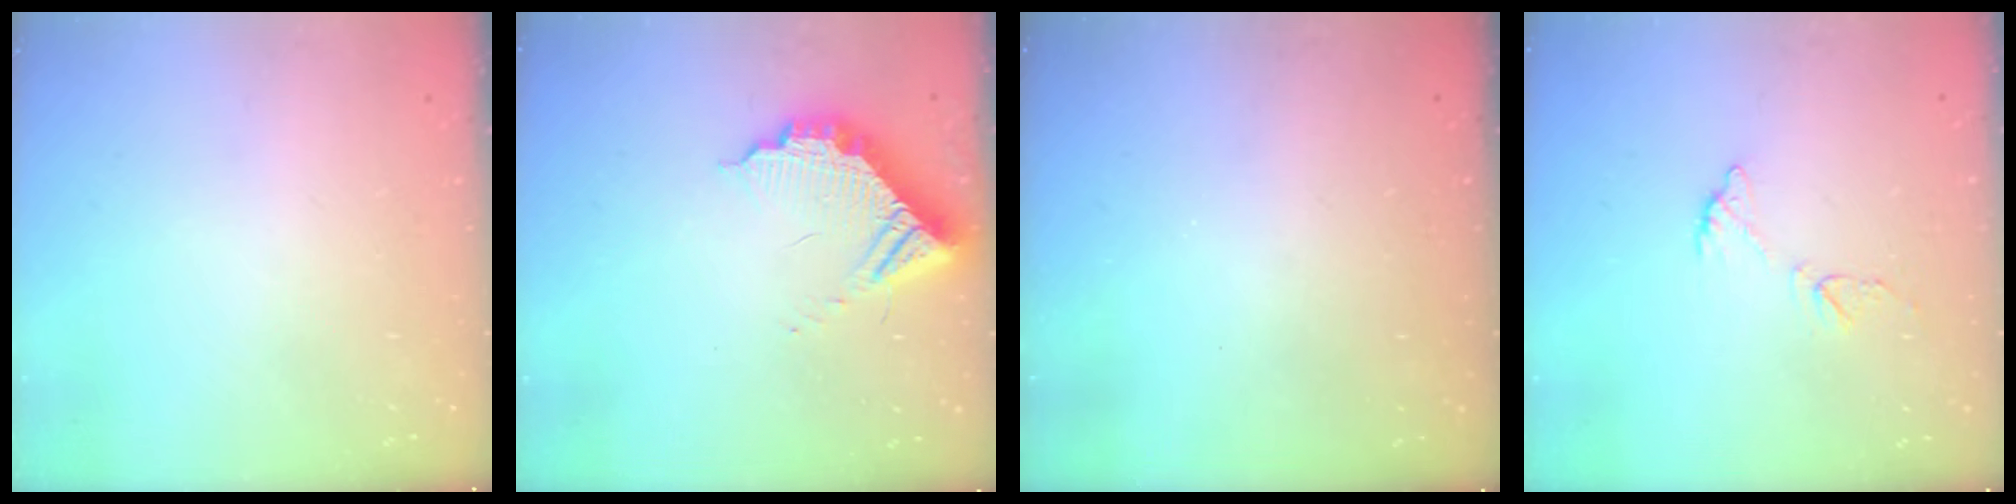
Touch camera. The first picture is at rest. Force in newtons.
{"total": 11.3, "press": 11.2, "slide": 1.3}
{"total": 3.2, "press": 3.2, "slide": 0.1}
{"total": 6.6, "press": 6.6, "slide": 0.7}